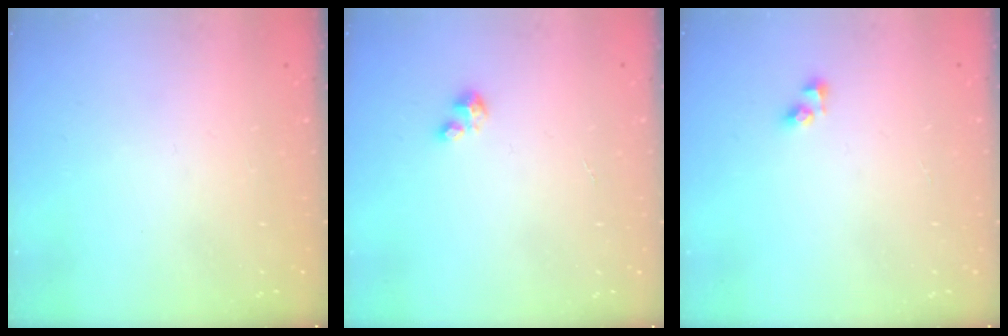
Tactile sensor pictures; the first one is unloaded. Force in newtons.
{"total": 2.0, "press": 2.0, "slide": 0.2}
{"total": 3.8, "press": 3.8, "slide": 0.2}